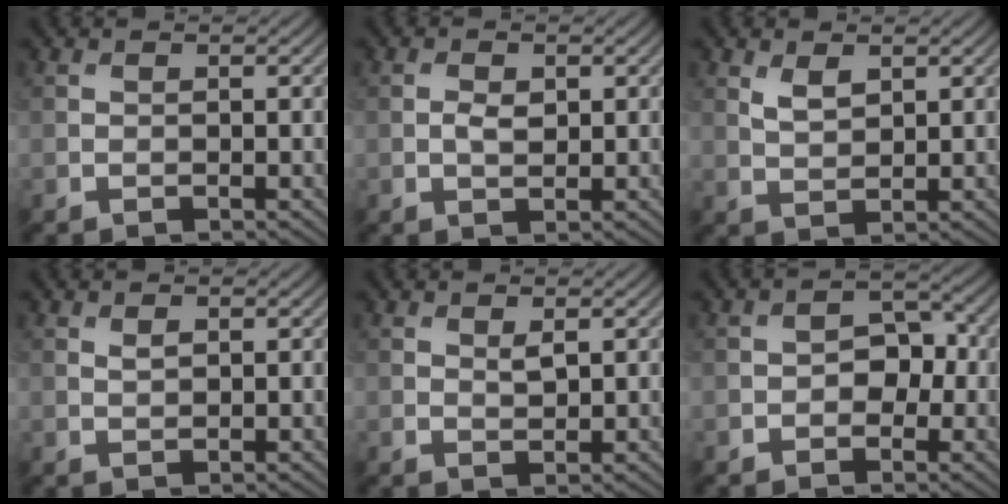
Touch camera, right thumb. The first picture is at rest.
{"total": 1.9, "force": [0.1, 1.1, 1.5], "torque": [-0.031, -0.001, 0.002]}
{"total": 2.5, "force": [1.4, 1.3, 1.7], "torque": [-0.040, -0.004, 0.033]}
{"total": 1.0, "force": [0.5, 0.5, 0.7], "torque": [-0.017, -0.002, 0.011]}
{"total": 1.3, "force": [0.7, 0.5, 0.9], "torque": [-0.021, -0.006, 0.015]}
{"total": 3.6, "force": [-0.7, 2.6, 2.4], "torque": [-0.029, 0.001, -0.017]}